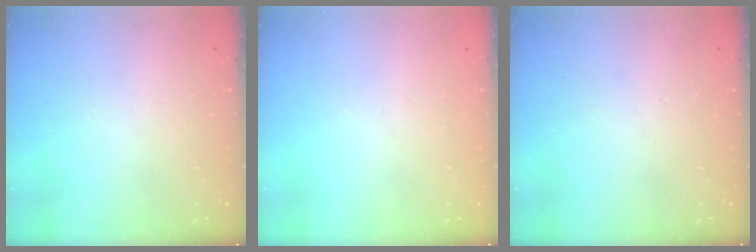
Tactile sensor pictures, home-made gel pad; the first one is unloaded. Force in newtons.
{"total": 0.0}
{"total": 0.0}